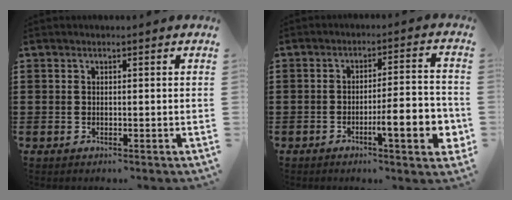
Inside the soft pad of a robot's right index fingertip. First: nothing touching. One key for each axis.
{"total": 8.5, "fx": -3.1, "fy": 1.7, "fz": 7.8, "tx": -0.114, "ty": -0.004, "tz": -0.051}